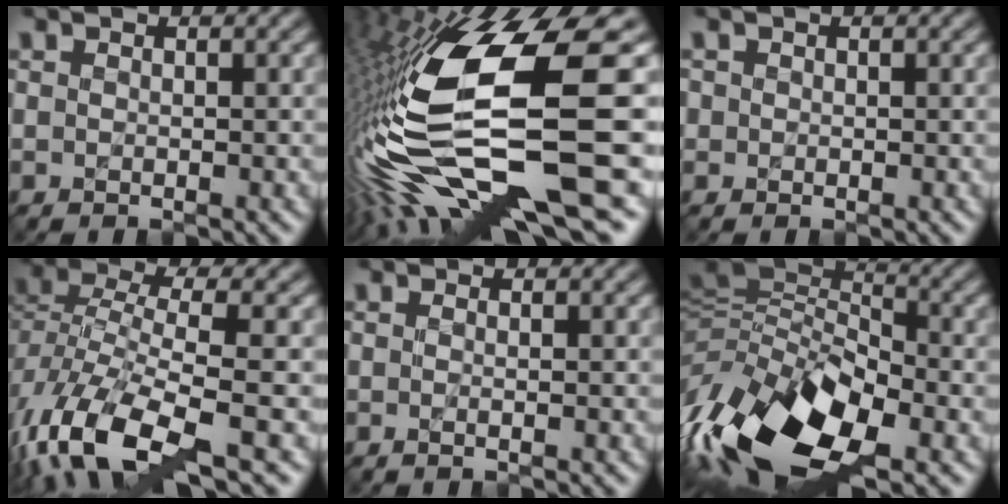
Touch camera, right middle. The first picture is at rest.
{"total": 15.8, "force": [-2.6, 5.1, 14.8], "torque": [-0.305, -0.019, -0.038]}
{"total": 0.6, "force": [0.0, 0.6, 0.0], "torque": [0.004, -0.001, 0.001]}
{"total": 9.8, "force": [-5.1, 3.4, 7.7], "torque": [-0.166, -0.009, -0.100]}
{"total": 1.3, "force": [0.1, 0.7, 1.1], "torque": [-0.009, -0.004, -0.011]}
{"total": 14.8, "force": [-7.3, 7.4, 10.5], "torque": [-0.221, 0.000, -0.135]}